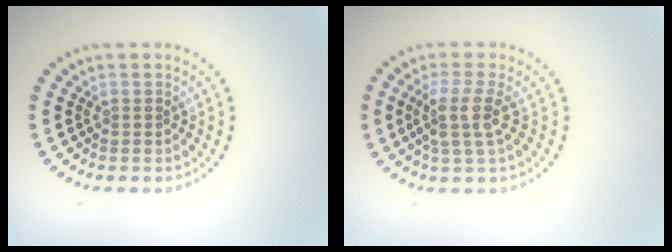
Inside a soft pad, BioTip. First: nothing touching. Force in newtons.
{"total": 3.1, "press": 2.4, "slide": 2.0}